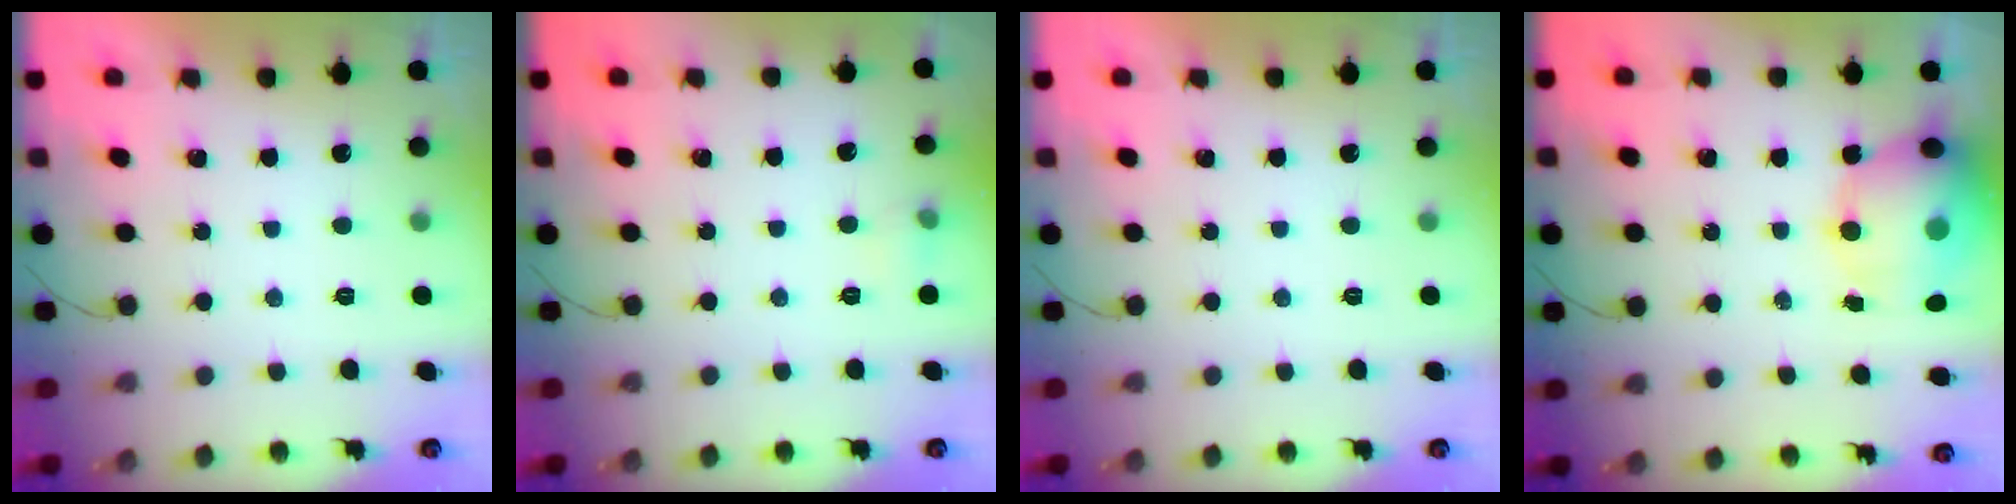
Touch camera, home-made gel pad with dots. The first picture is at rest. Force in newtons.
{"total": 4.2, "press": 3.8, "slide": 1.7}
{"total": 0.0}
{"total": 16.3, "press": 15.9, "slide": 3.8}